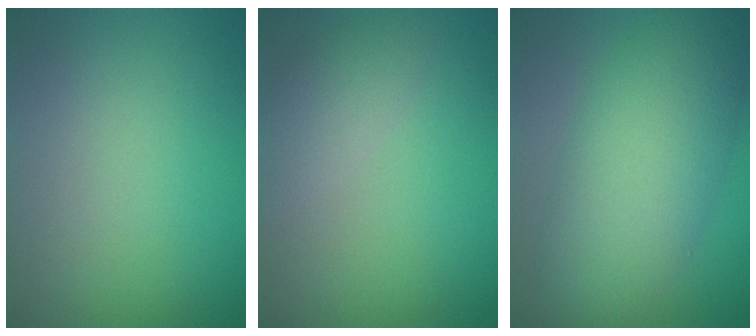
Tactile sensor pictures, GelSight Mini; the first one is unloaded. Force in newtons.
{"total": 2.4, "press": 2.4, "slide": 0.2}
{"total": 8.2, "press": 8.2, "slide": 0.2}